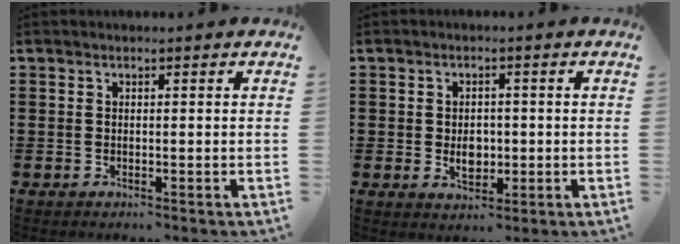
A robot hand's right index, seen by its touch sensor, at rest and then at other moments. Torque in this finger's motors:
{"motor_torque": [2.14, 0.00, 0.44, 0.04]}